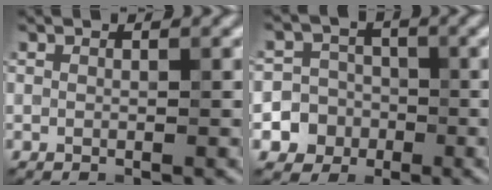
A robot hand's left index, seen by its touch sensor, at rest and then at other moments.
{"total": 6.2, "force": [-2.2, 5.8, 0.5], "torque": [0.015, 0.000, -0.054]}